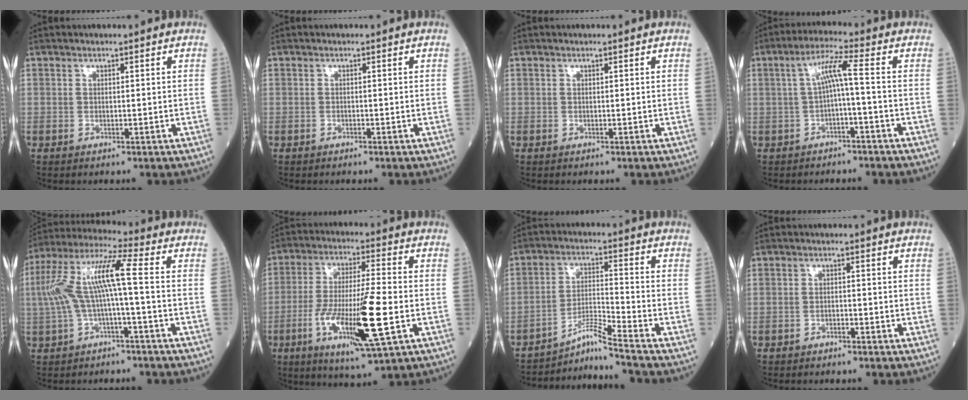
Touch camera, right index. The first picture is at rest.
{"total": 0.0}
{"total": 0.0}
{"total": 5.1, "force": [-0.3, -0.2, 5.1], "torque": [-0.096, 0.023, -0.003]}
{"total": 11.0, "force": [-0.6, 1.1, 10.9], "torque": [-0.229, 0.040, -0.015]}
{"total": 15.2, "force": [-4.3, 1.3, 14.6], "torque": [-0.276, -0.020, -0.075]}
{"total": 7.0, "force": [-6.0, -3.0, 1.9], "torque": [-0.049, -0.009, -0.107]}
{"total": 0.8, "force": [-0.7, 0.1, 0.3], "torque": [-0.007, 0.000, -0.013]}